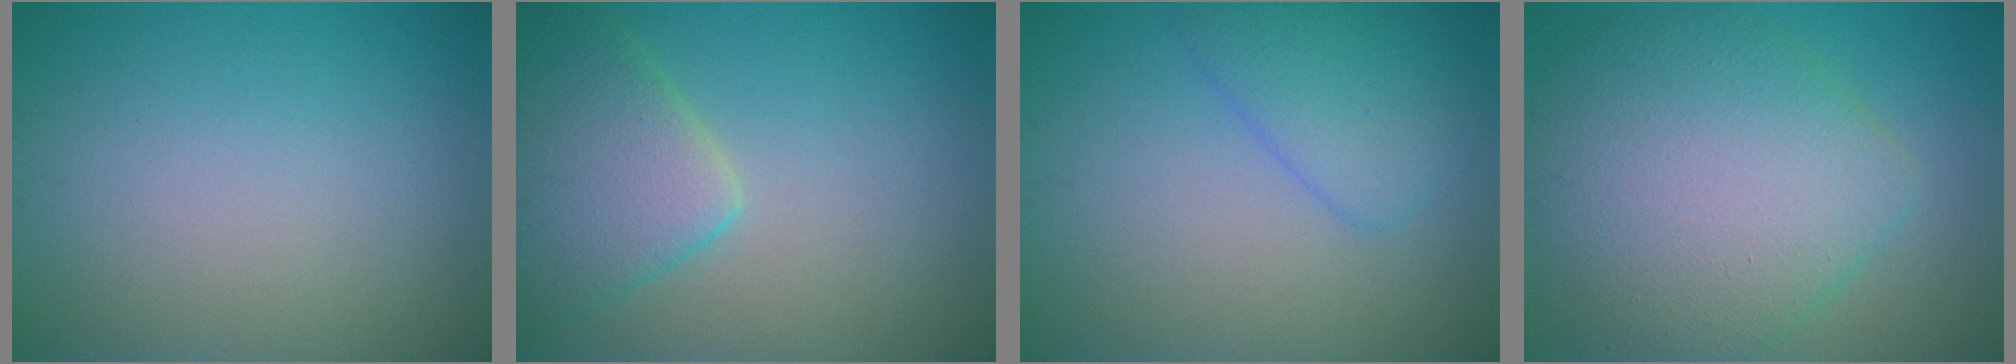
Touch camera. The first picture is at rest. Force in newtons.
{"total": 5.9, "press": 5.8, "slide": 0.5}
{"total": 3.4, "press": 3.4, "slide": 0.2}
{"total": 10.2, "press": 10.2, "slide": 0.4}